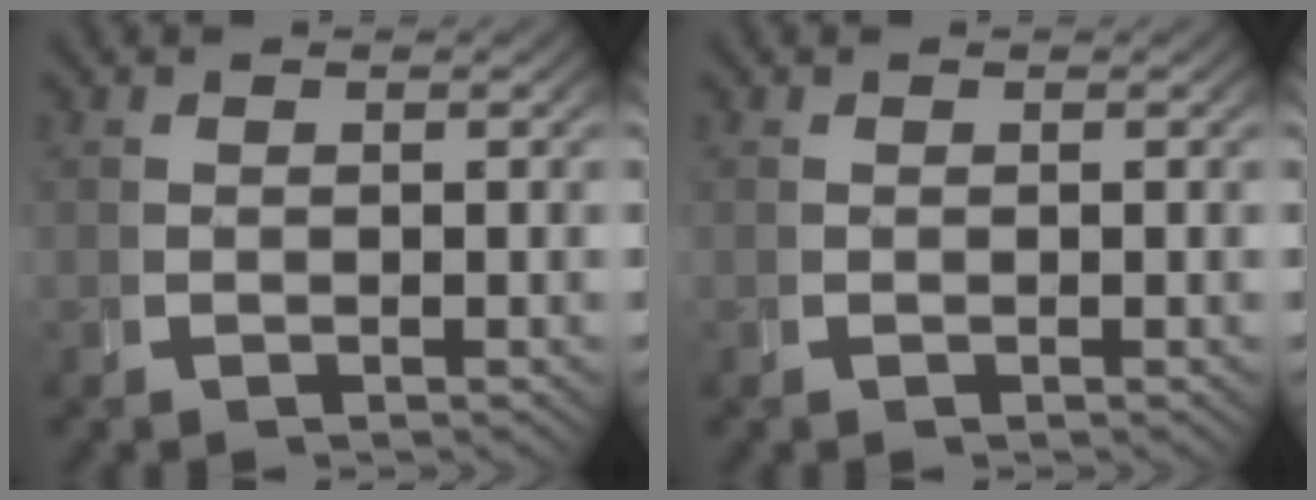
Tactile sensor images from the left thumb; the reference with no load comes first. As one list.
[{"total": 0.0}]